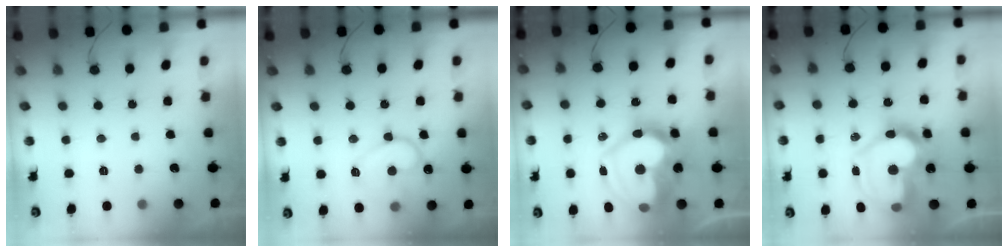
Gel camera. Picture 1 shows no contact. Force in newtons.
{"total": 12.9, "press": 12.8, "slide": 1.4}
{"total": 27.0, "press": 26.9, "slide": 2.6}
{"total": 23.6, "press": 23.5, "slide": 2.1}